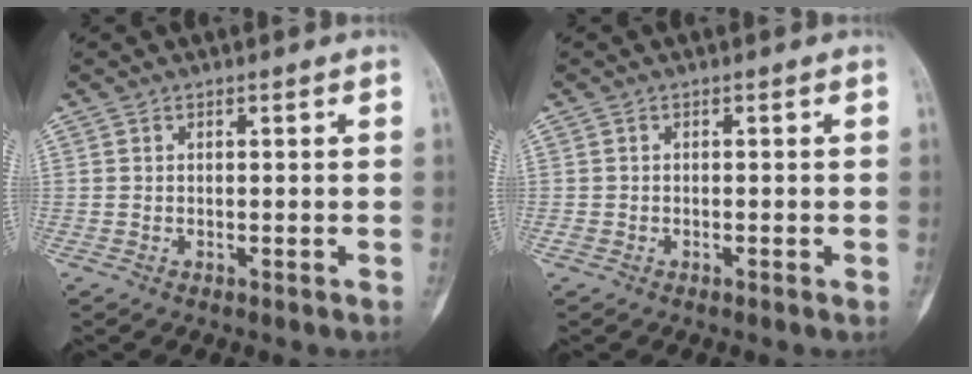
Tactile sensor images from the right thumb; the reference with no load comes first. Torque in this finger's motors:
{"motor_torque": [0.38, 0.28, 0.19, -0.18, 0.04]}